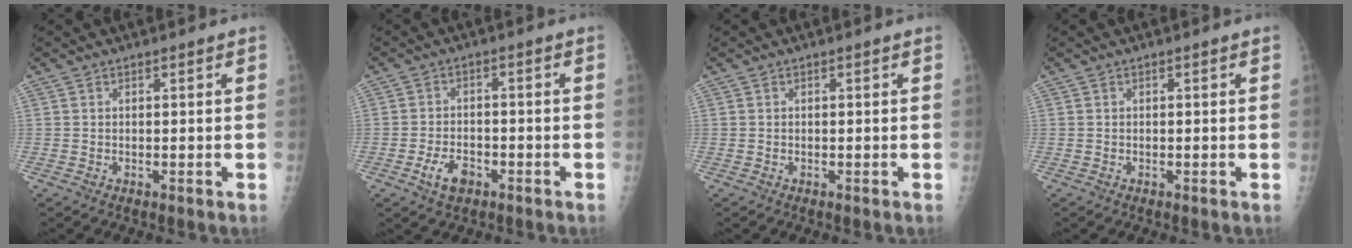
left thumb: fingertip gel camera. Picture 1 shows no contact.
{"total": 5.1, "force": [-2.7, 3.0, 3.2], "torque": [-0.053, 0.018, -0.046]}
{"total": 0.0}
{"total": 0.0}